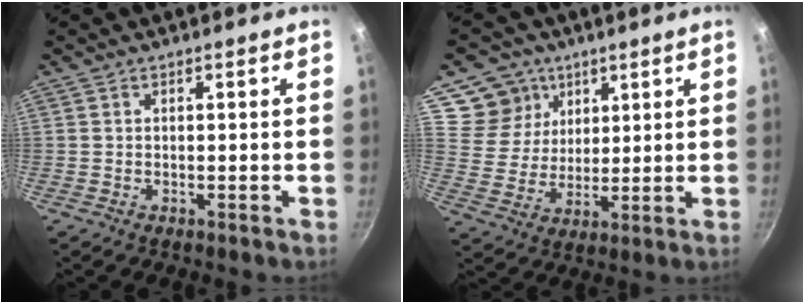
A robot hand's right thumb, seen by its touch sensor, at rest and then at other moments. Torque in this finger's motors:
{"motor_torque": [-0.83, 0.73, -0.51, 0.53, -0.11]}